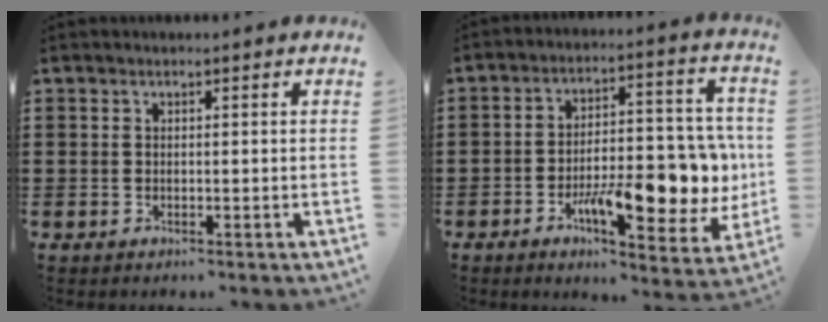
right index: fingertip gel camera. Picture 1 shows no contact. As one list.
[{"total": 13.3, "force": [-3.5, 5.4, 11.6], "torque": [-0.166, -0.006, -0.054]}]